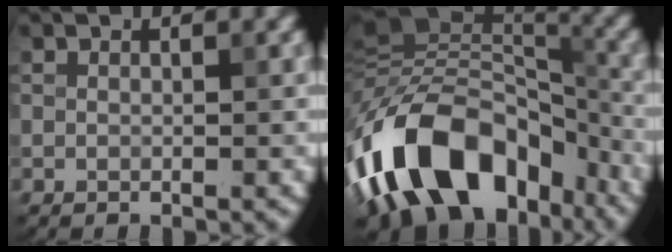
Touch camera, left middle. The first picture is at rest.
{"total": 15.7, "force": [-8.8, 8.9, 9.5], "torque": [-0.187, 0.019, -0.142]}